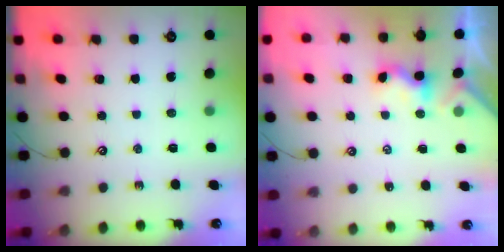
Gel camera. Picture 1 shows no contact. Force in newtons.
{"total": 1.7, "press": 1.6, "slide": 0.5}